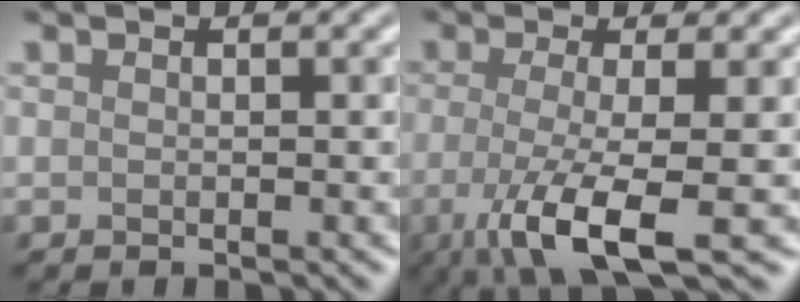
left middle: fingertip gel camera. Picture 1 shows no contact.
{"total": 6.9, "force": [-2.7, 1.3, 6.2], "torque": [-0.113, -0.012, -0.047]}